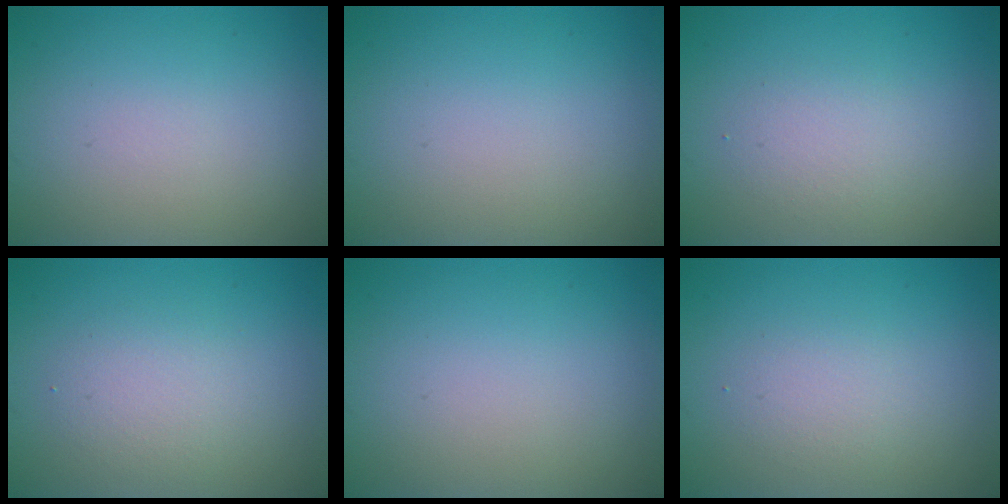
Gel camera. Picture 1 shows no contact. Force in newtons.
{"total": 0.0}
{"total": 1.8, "press": 1.8, "slide": 0.1}
{"total": 2.4, "press": 2.4, "slide": 0.1}
{"total": 0.0}
{"total": 1.7, "press": 1.7, "slide": 0.1}